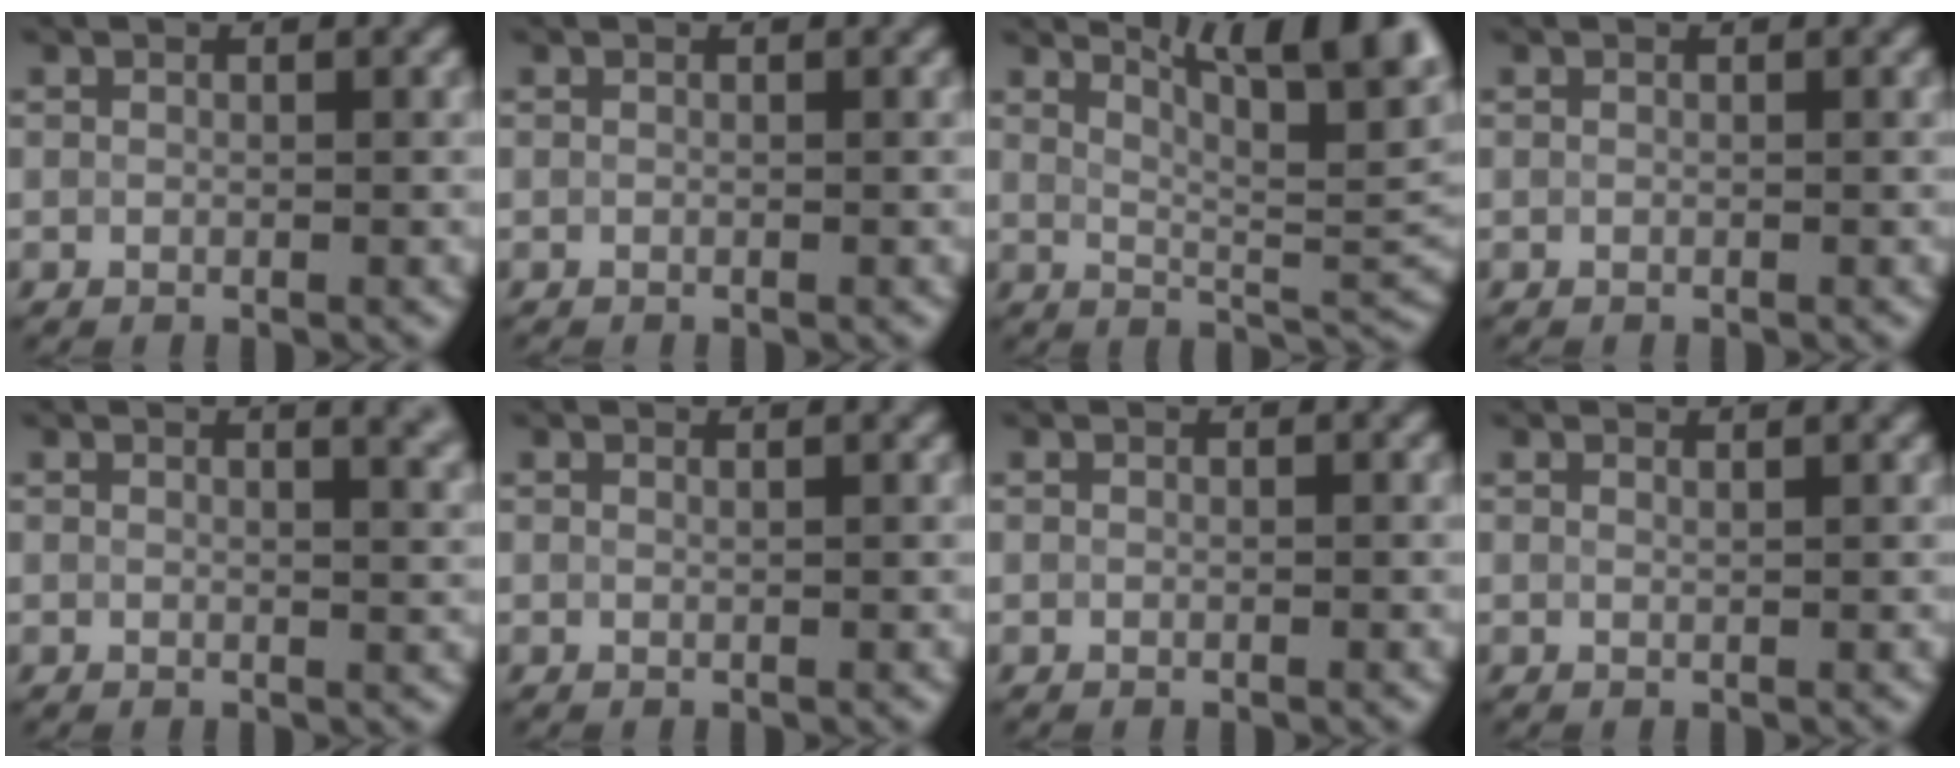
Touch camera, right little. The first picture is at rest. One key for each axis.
{"total": 0.0}
{"total": 10.7, "fx": 6.2, "fy": 3.3, "fz": 8.1, "tx": -0.077, "ty": 0.026, "tz": 0.081}
{"total": 0.0}
{"total": 4.2, "fx": 2.4, "fy": 1.9, "fz": 2.8, "tx": -0.007, "ty": 0.023, "tz": 0.009}
{"total": 0.7, "fx": 0.6, "fy": 0.3, "fz": 0.1, "tx": 0.004, "ty": -0.004, "tz": -0.001}
{"total": 0.0}
{"total": 1.0, "fx": 0.9, "fy": 0.4, "fz": 0.3, "tx": 0.005, "ty": 0.001, "tz": -0.001}